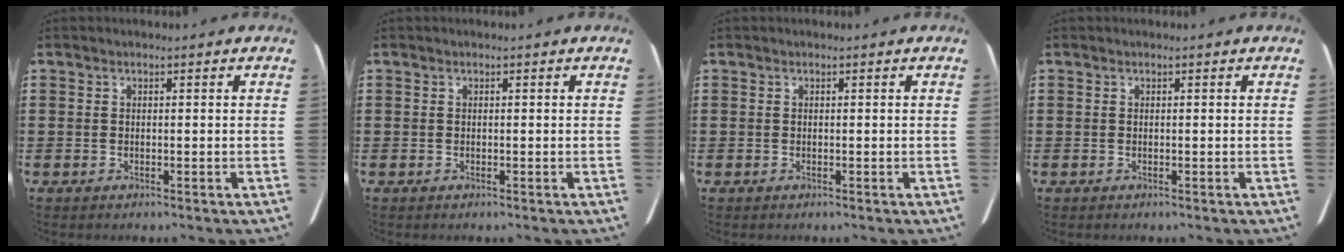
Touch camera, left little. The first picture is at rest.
{"total": 0.0}
{"total": 0.0}
{"total": 0.0}